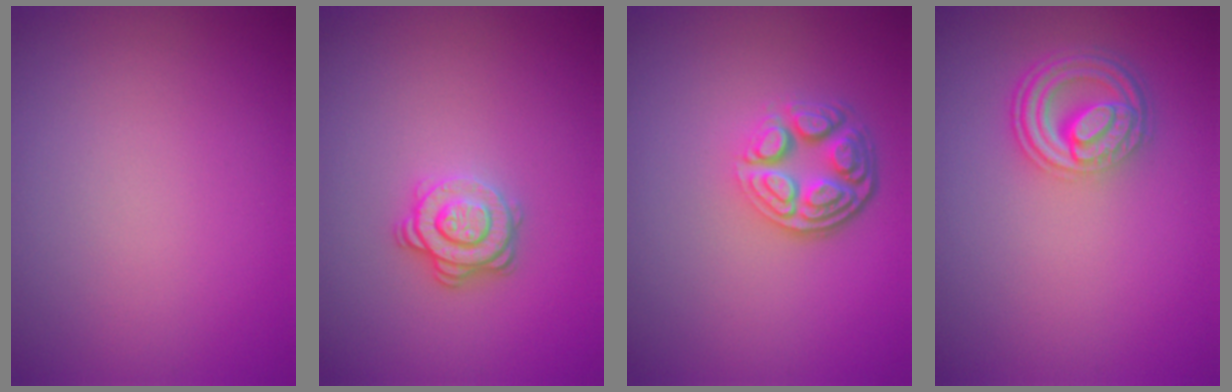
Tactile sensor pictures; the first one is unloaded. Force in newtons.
{"total": 3.0, "press": 2.6, "slide": 1.5}
{"total": 4.5, "press": 3.4, "slide": 2.9}
{"total": 4.5, "press": 3.4, "slide": 3.0}